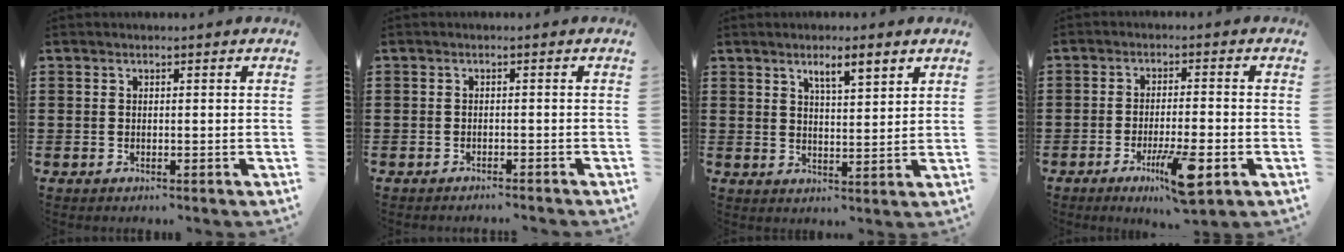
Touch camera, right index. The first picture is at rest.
{"total": 1.1, "force": [-1.1, 0.0, 0.0], "torque": [-0.003, 0.001, -0.024]}
{"total": 3.8, "force": [2.5, 0.7, 2.8], "torque": [-0.052, 0.001, 0.040]}
{"total": 8.2, "force": [-3.7, 1.2, 7.2], "torque": [-0.139, -0.014, -0.064]}